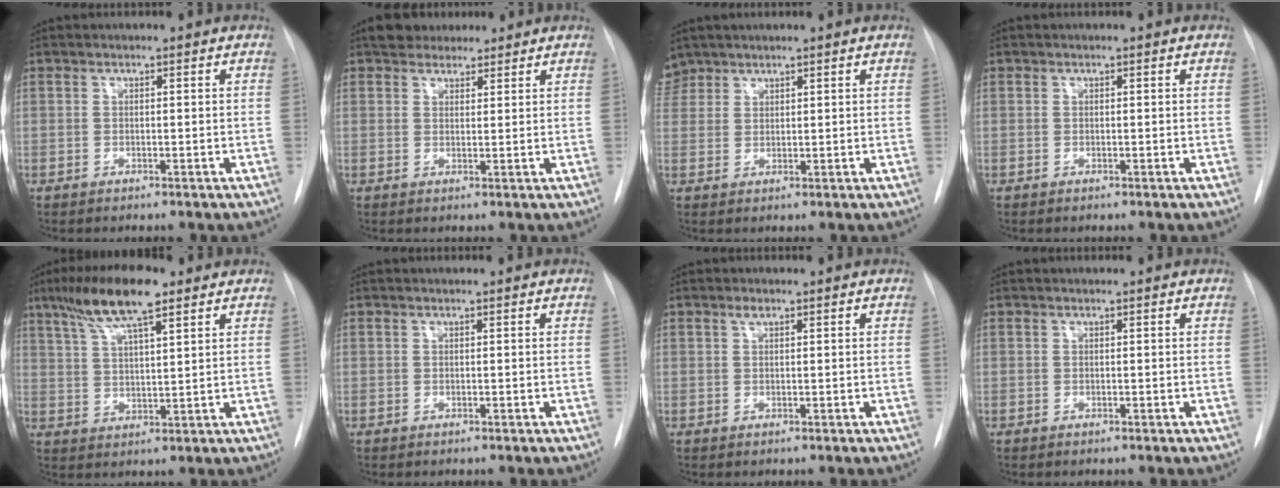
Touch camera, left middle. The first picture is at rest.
{"total": 4.6, "force": [3.9, 2.3, 1.2], "torque": [-0.015, 0.015, 0.064]}
{"total": 3.6, "force": [3.0, 2.0, -0.1], "torque": [0.003, 0.010, 0.062]}
{"total": 0.0}
{"total": 10.6, "force": [6.9, 1.7, 7.8], "torque": [-0.155, 0.016, 0.124]}
{"total": 0.0}
{"total": 0.9, "force": [0.6, 0.3, 0.5], "torque": [-0.014, 0.003, 0.010]}
{"total": 0.0}